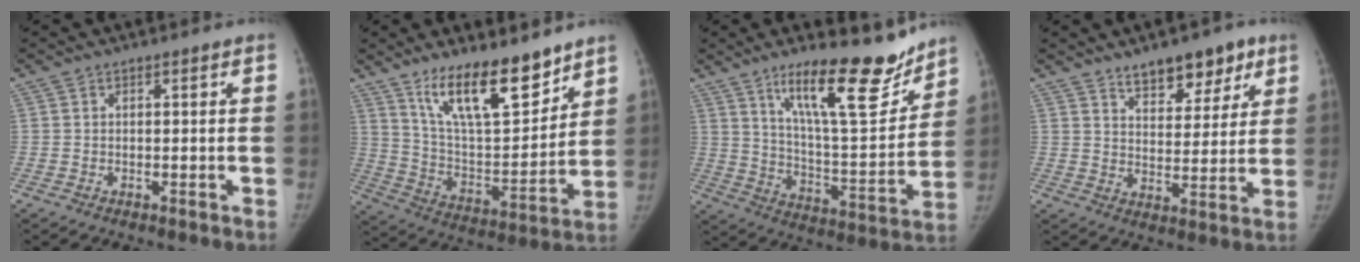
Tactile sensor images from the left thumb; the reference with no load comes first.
{"total": 18.0, "force": [12.7, 5.9, 11.3], "torque": [-0.145, -0.085, 0.229]}
{"total": 19.9, "force": [14.0, 5.2, 13.2], "torque": [-0.164, -0.095, 0.231]}
{"total": 10.9, "force": [7.3, 5.2, 6.3], "torque": [-0.054, -0.041, 0.113]}